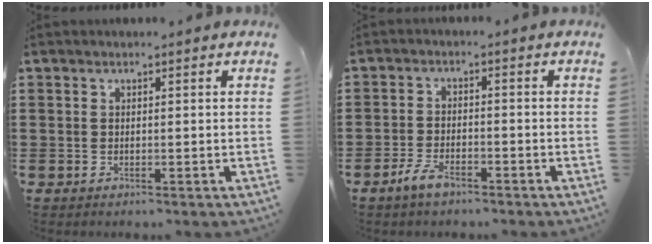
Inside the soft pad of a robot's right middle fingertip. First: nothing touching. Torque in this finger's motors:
{"motor_torque": [1.91, 0.23, 0.15, 0.10]}